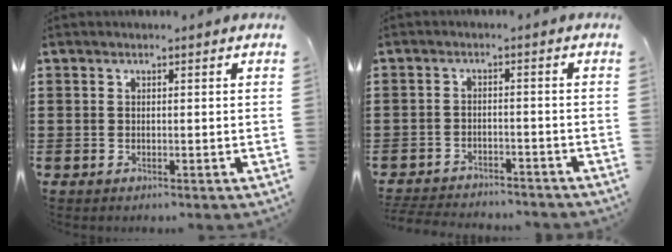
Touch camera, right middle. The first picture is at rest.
{"total": 3.4, "force": [-3.4, 0.4, 0.2], "torque": [-0.007, 0.001, -0.072]}